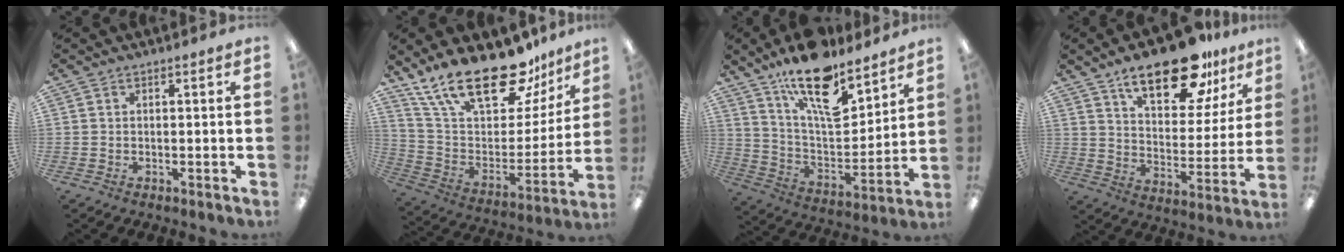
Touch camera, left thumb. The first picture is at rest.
{"total": 25.4, "force": [18.6, 10.0, 14.2], "torque": [-0.244, -0.119, 0.327]}
{"total": 18.9, "force": [13.2, 7.4, 11.2], "torque": [-0.183, -0.086, 0.228]}
{"total": 20.5, "force": [14.1, 8.5, 12.2], "torque": [-0.185, -0.072, 0.235]}